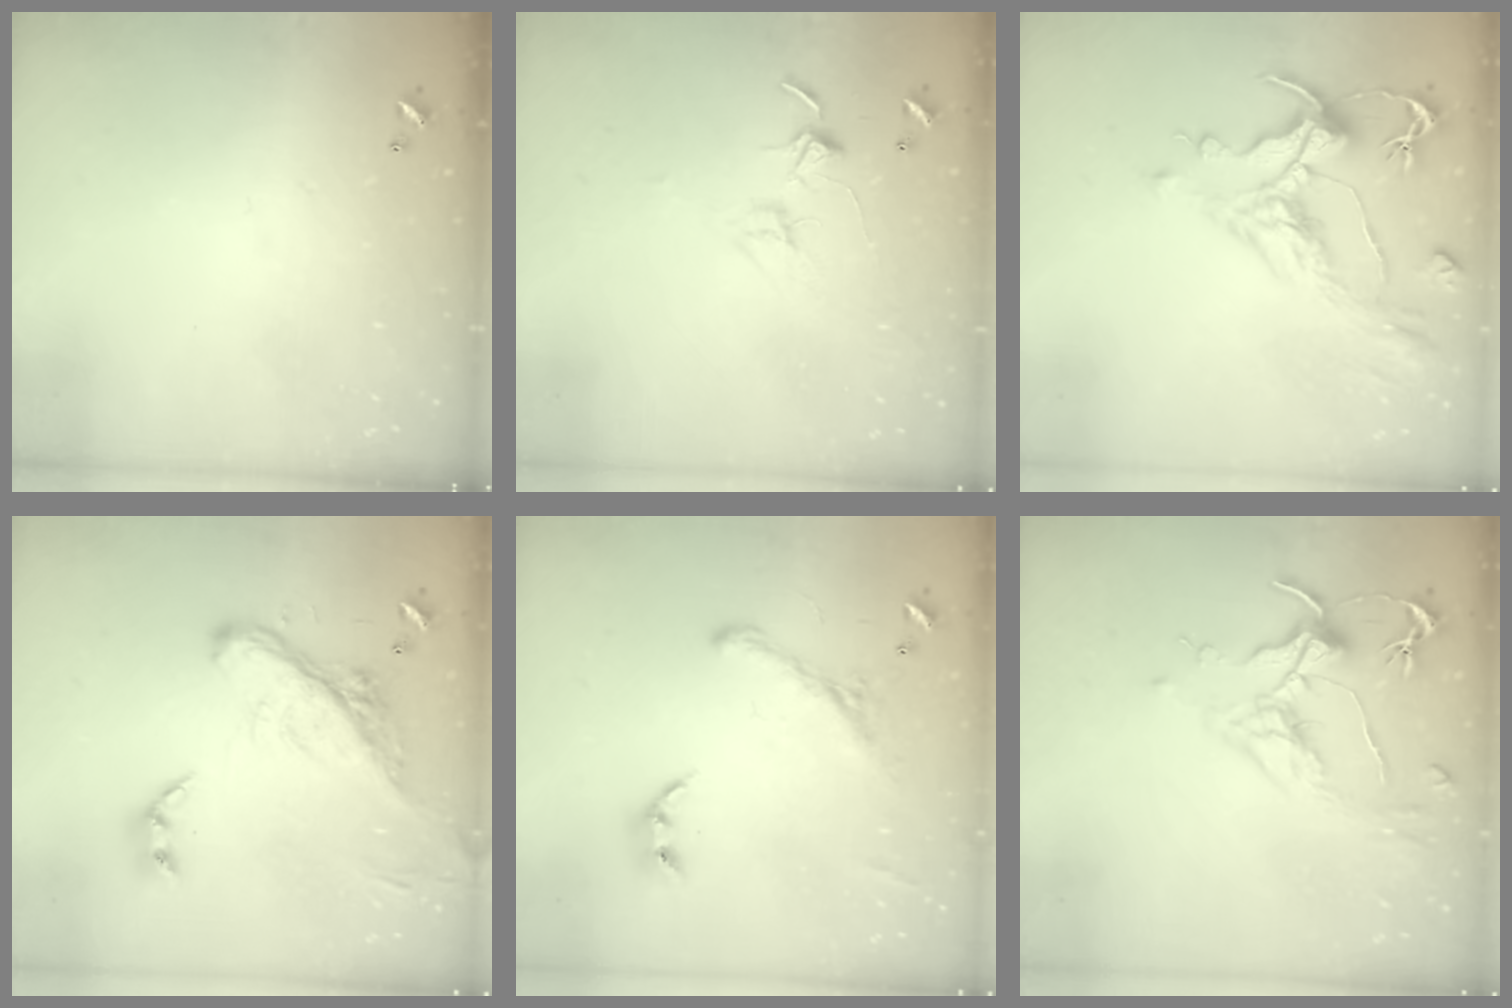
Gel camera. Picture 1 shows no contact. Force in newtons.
{"total": 2.8, "press": 2.8, "slide": 0.2}
{"total": 2.6, "press": 2.1, "slide": 1.6}
{"total": 10.0, "press": 9.8, "slide": 2.0}
{"total": 2.9, "press": 2.7, "slide": 1.2}
{"total": 1.7, "press": 1.4, "slide": 0.9}